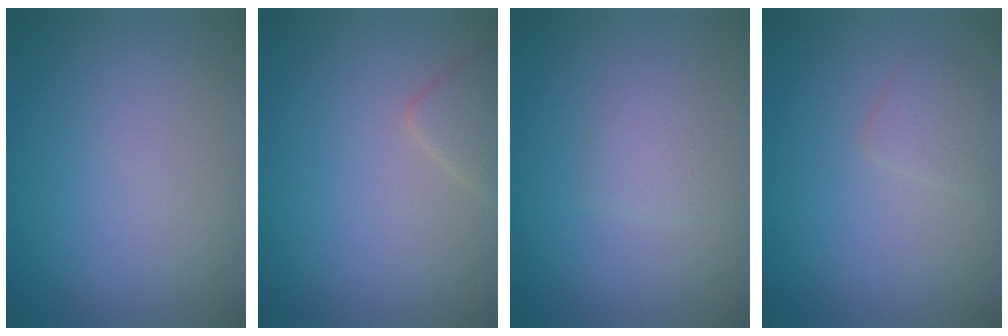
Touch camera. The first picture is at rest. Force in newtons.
{"total": 1.9, "press": 1.9, "slide": 0.1}
{"total": 1.6, "press": 1.6, "slide": 0.1}
{"total": 1.4, "press": 1.4, "slide": 0.1}